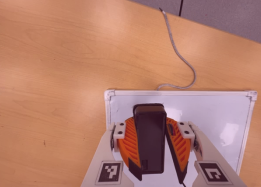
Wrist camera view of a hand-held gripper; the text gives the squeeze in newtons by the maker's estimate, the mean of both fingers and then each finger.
{"total": 10.1, "left": 9.7, "right": 10.6}